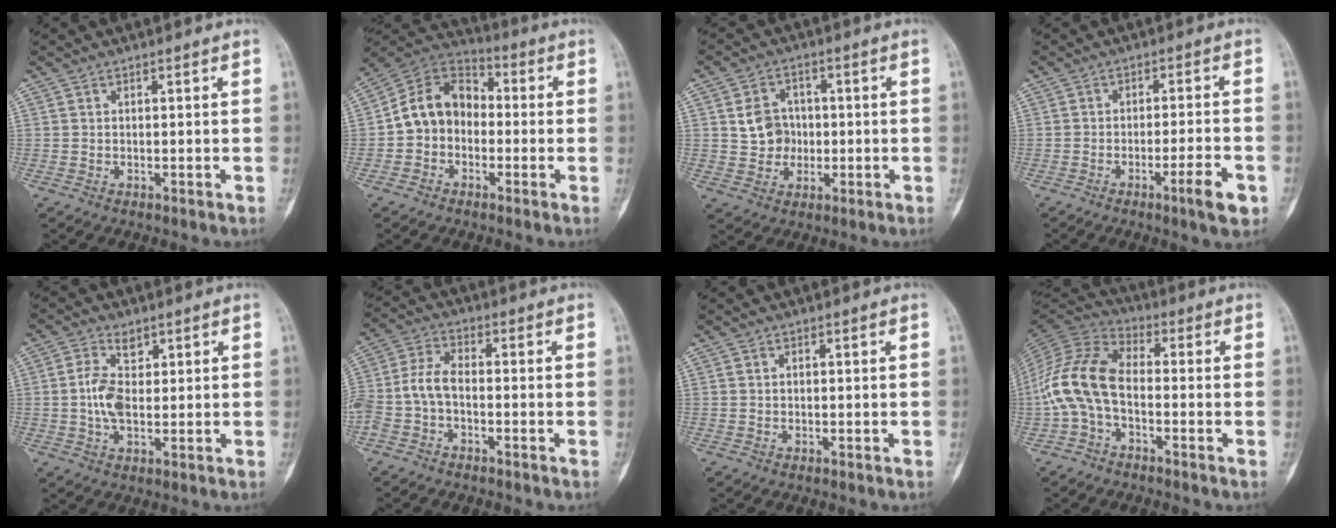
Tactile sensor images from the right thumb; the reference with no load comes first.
{"total": 11.3, "force": [-1.4, 9.1, 6.5], "torque": [-0.096, 0.042, -0.041]}
{"total": 6.8, "force": [0.4, 6.1, 2.9], "torque": [-0.022, 0.003, 0.005]}
{"total": 6.4, "force": [-3.1, 0.9, 5.5], "torque": [-0.086, 0.013, -0.042]}
{"total": 6.2, "force": [1.2, 3.8, 4.7], "torque": [-0.090, 0.002, 0.021]}
{"total": 6.9, "force": [-1.8, 3.8, 5.5], "torque": [-0.125, 0.025, -0.044]}
{"total": 0.5, "force": [0.2, 0.4, 0.3], "torque": [-0.004, 0.000, 0.005]}
{"total": 11.9, "force": [-2.3, 7.0, 9.4], "torque": [-0.193, 0.035, -0.057]}